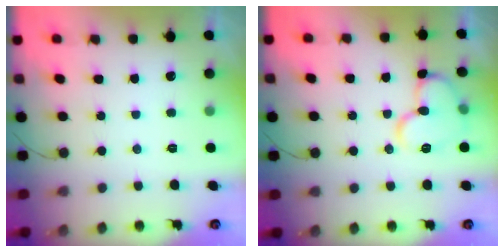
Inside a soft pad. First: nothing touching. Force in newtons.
{"total": 11.3, "press": 11.3, "slide": 0.6}